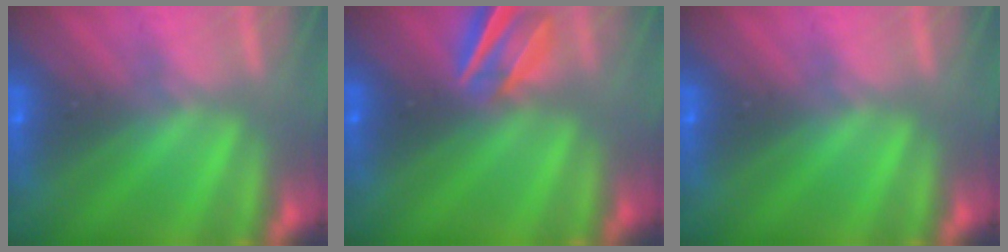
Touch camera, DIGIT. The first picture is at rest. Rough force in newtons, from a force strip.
{"total": 7.6}
{"total": 0.0}